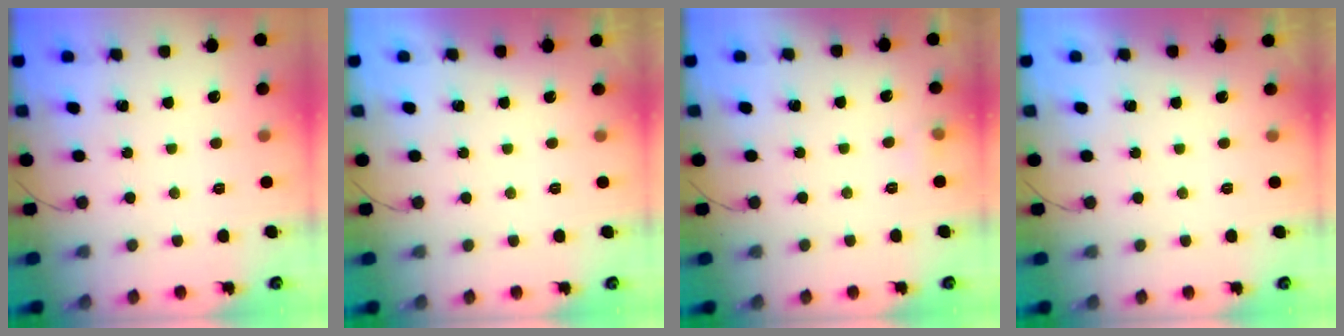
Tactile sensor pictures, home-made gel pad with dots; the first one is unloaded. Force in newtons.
{"total": 0.0}
{"total": 3.7, "press": 3.4, "slide": 1.3}
{"total": 0.0}